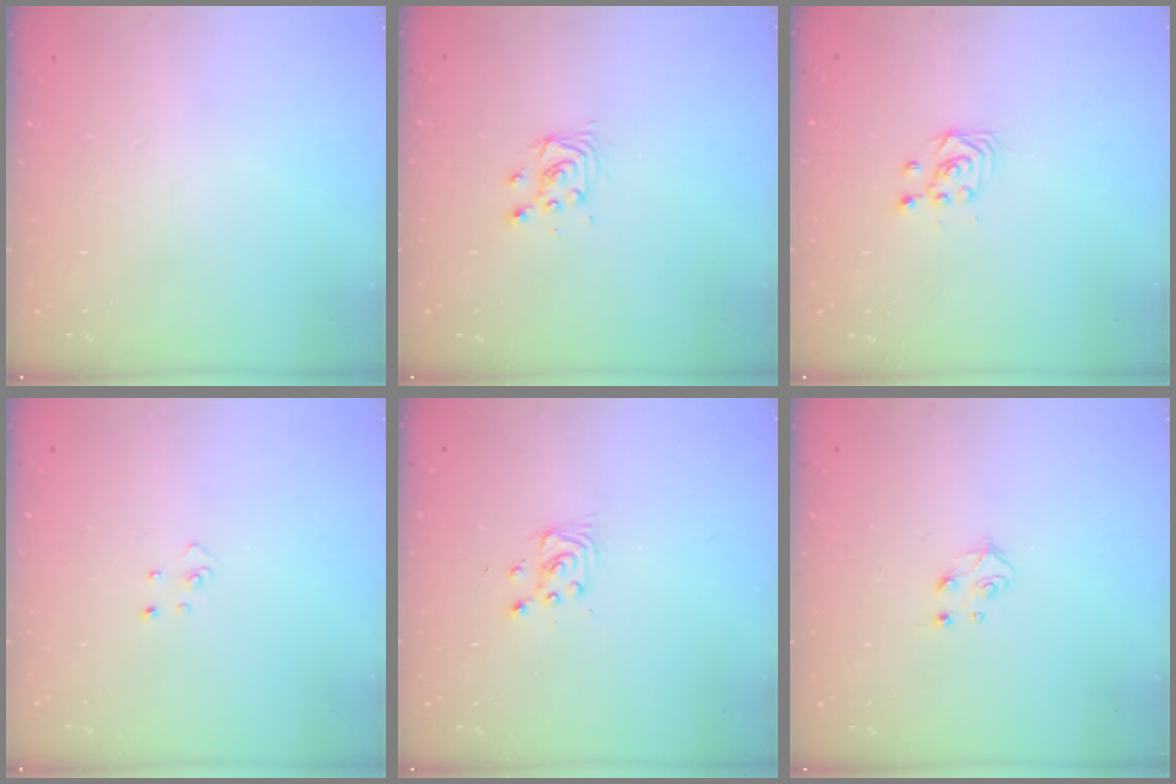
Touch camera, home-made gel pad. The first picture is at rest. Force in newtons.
{"total": 3.3, "press": 3.3, "slide": 0.3}
{"total": 3.4, "press": 3.3, "slide": 0.3}
{"total": 2.7, "press": 2.7, "slide": 0.3}
{"total": 2.8, "press": 2.8, "slide": 0.4}
{"total": 5.2, "press": 5.1, "slide": 0.7}